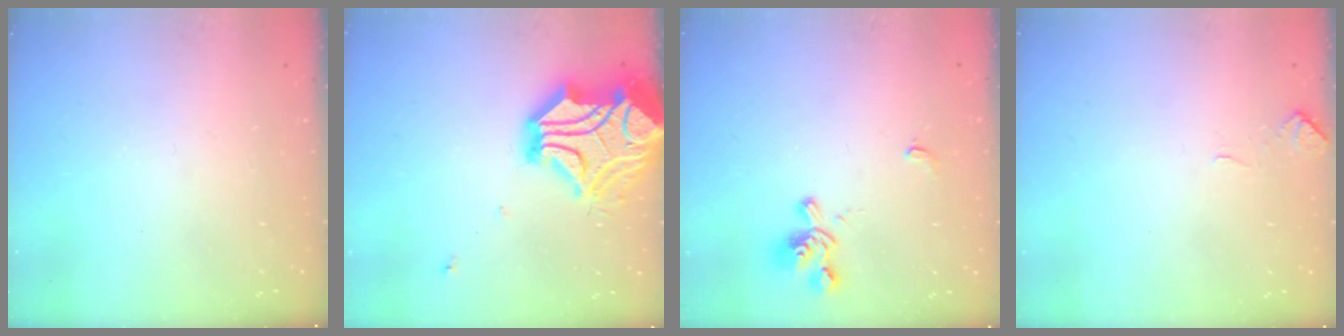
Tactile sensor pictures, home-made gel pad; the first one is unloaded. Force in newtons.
{"total": 18.1, "press": 17.7, "slide": 3.5}
{"total": 1.7, "press": 1.0, "slide": 1.3}
{"total": 0.0}